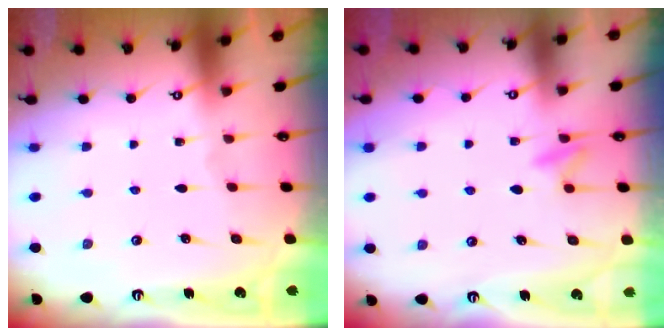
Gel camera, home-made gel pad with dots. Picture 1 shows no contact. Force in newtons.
{"total": 7.2, "press": 7.2, "slide": 0.7}